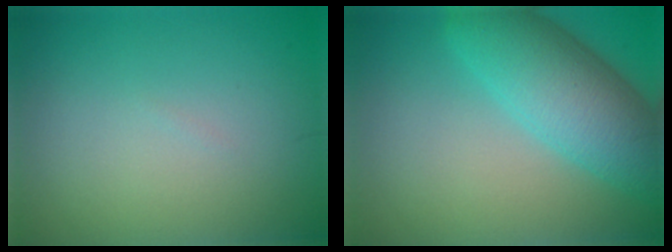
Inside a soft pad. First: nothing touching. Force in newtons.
{"total": 7.8, "press": 7.8, "slide": 0.2}